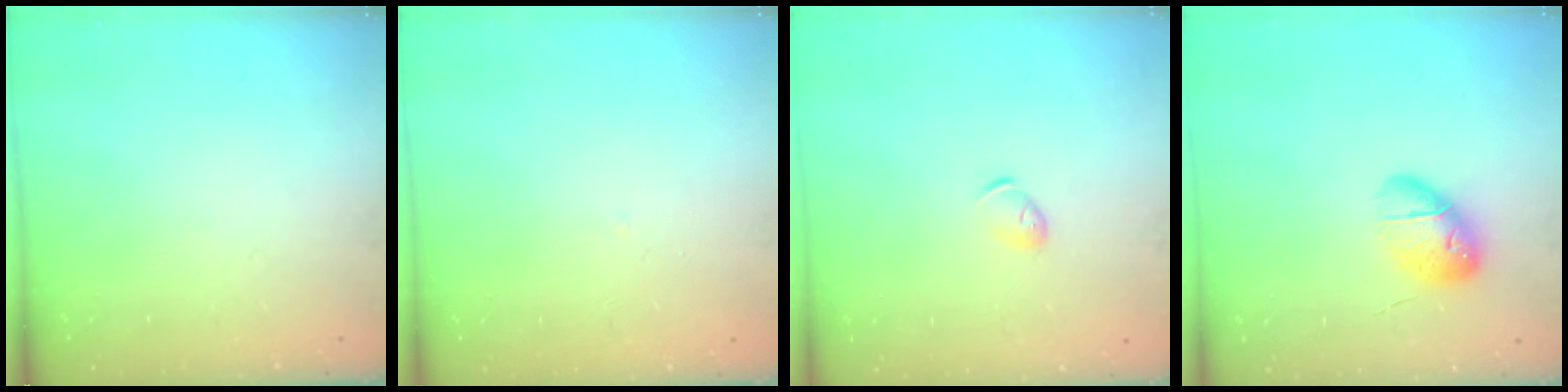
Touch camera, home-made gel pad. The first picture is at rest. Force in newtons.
{"total": 1.6, "press": 1.6, "slide": 0.3}
{"total": 5.0, "press": 4.9, "slide": 1.1}
{"total": 11.3, "press": 11.0, "slide": 2.7}